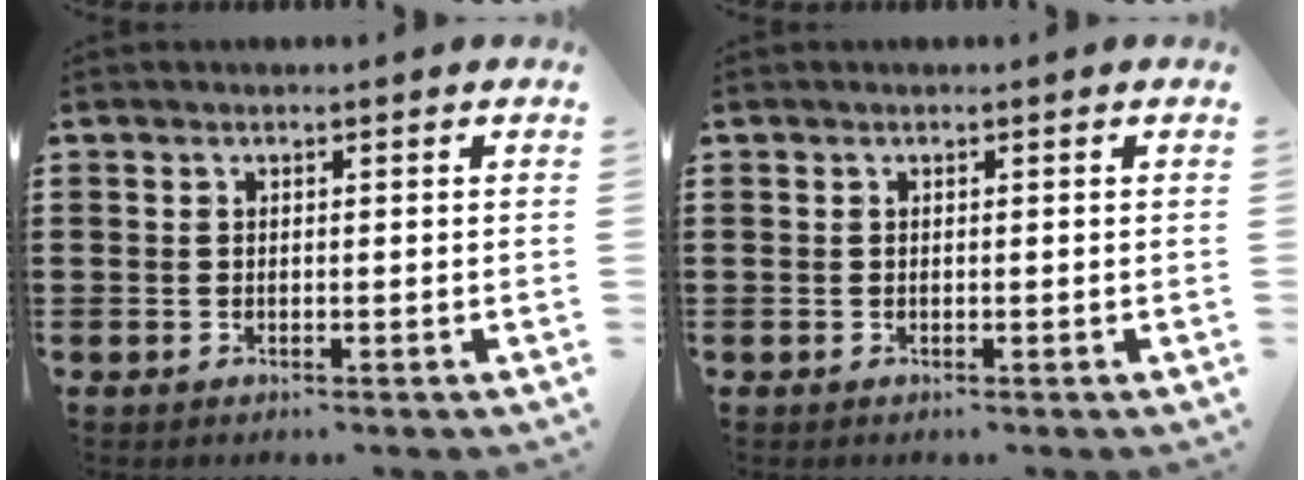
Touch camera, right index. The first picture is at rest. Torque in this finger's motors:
{"motor_torque": [0.49, 0.99, 0.00, 0.00]}